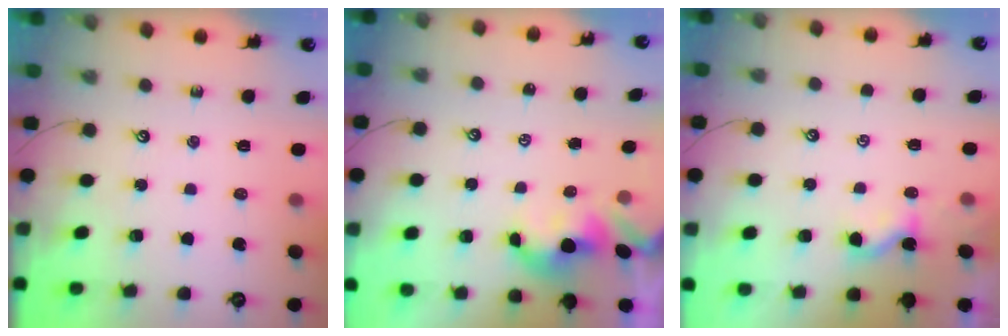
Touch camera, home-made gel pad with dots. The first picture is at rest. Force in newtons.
{"total": 1.9, "press": 1.9, "slide": 0.2}
{"total": 1.6, "press": 1.6, "slide": 0.2}